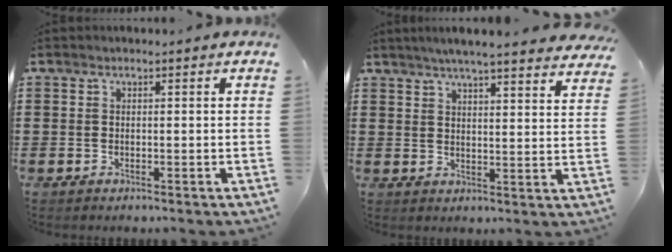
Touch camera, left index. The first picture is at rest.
{"total": 4.9, "force": [4.5, -0.2, 1.9], "torque": [-0.052, -0.019, 0.079]}